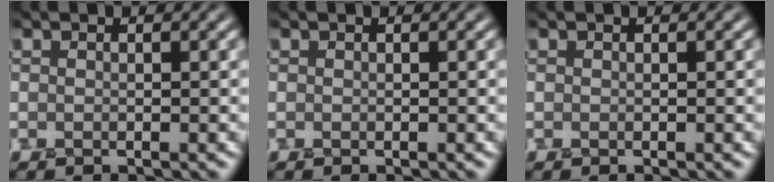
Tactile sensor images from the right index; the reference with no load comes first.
{"total": 0.0}
{"total": 0.0}